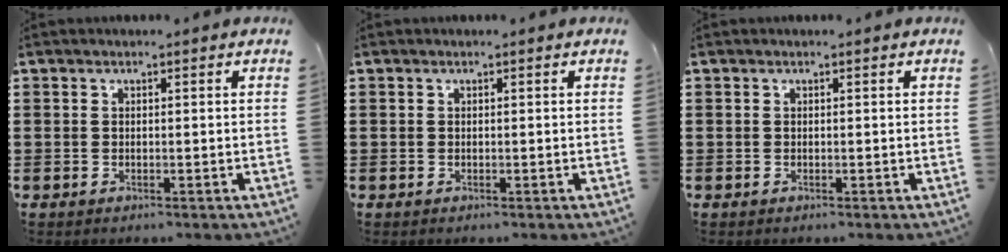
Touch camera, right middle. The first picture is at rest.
{"total": 0.0}
{"total": 0.0}